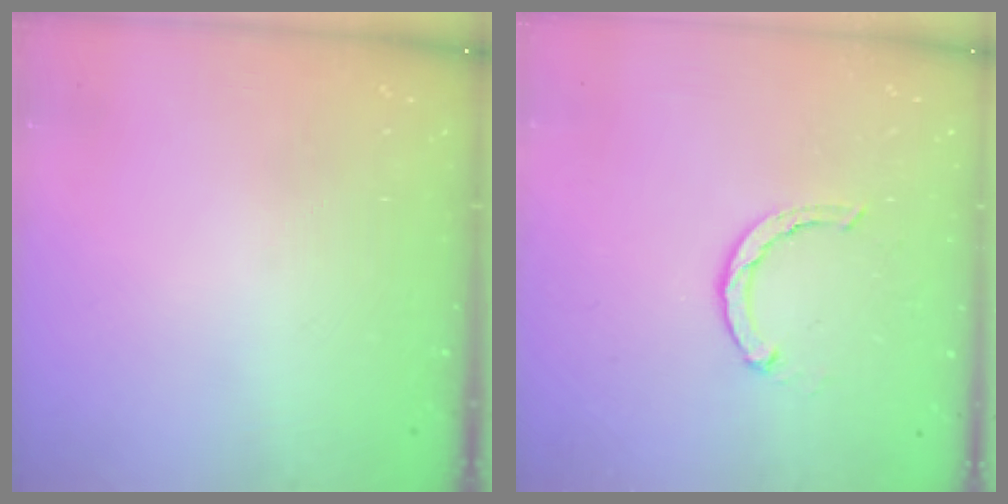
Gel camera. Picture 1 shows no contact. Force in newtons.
{"total": 2.1, "press": 2.0, "slide": 0.4}